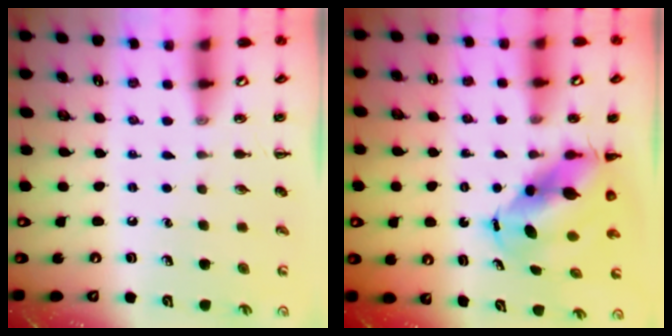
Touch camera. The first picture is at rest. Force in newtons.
{"total": 8.0, "press": 7.7, "slide": 2.1}